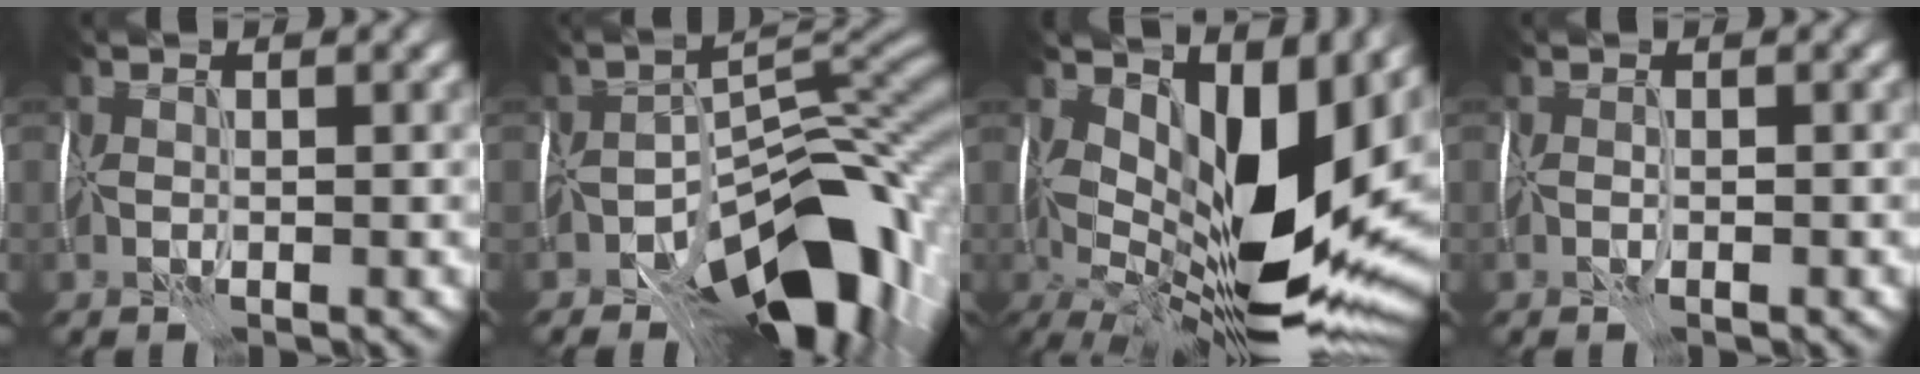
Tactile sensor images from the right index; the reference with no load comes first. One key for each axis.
{"total": 12.5, "fx": -6.8, "fy": 6.0, "fz": 8.6, "tx": -0.109, "ty": 0.003, "tz": -0.120}
{"total": 15.1, "fx": 3.4, "fy": 7.0, "fz": 12.9, "tx": -0.219, "ty": -0.021, "tz": 0.063}
{"total": 0.8, "fx": -0.3, "fy": 0.4, "fz": 0.6, "tx": -0.012, "ty": 0.002, "tz": -0.005}